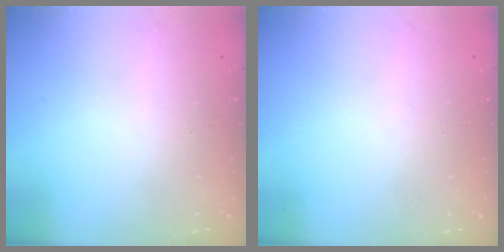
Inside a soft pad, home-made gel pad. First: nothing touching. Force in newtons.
{"total": 0.0}